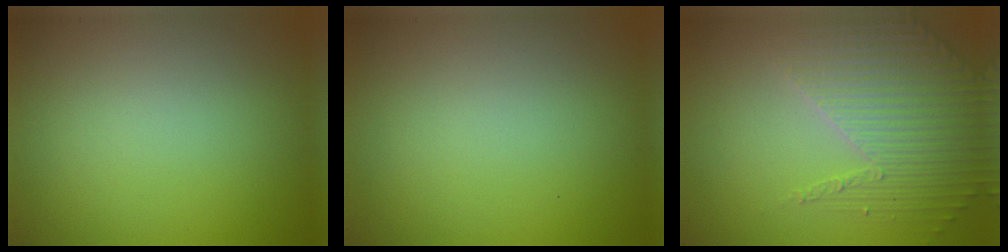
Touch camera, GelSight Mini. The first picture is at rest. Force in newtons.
{"total": 0.0}
{"total": 3.6, "press": 3.6, "slide": 0.7}